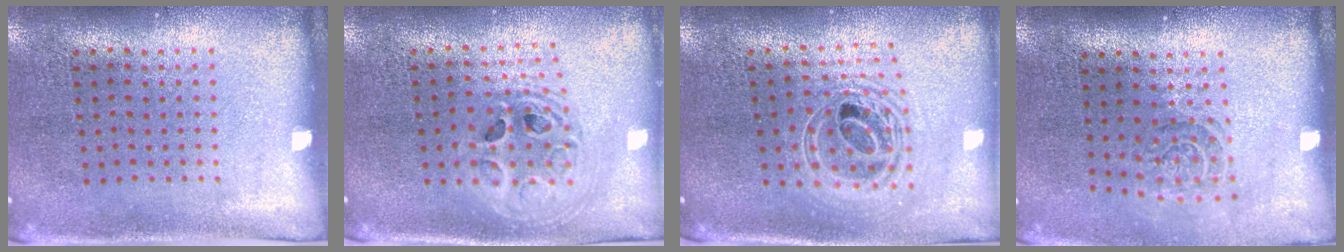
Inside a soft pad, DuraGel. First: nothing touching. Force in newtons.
{"total": 2.1, "press": 1.7, "slide": 1.3}
{"total": 2.2, "press": 1.7, "slide": 1.4}
{"total": 1.5, "press": 1.2, "slide": 1.0}